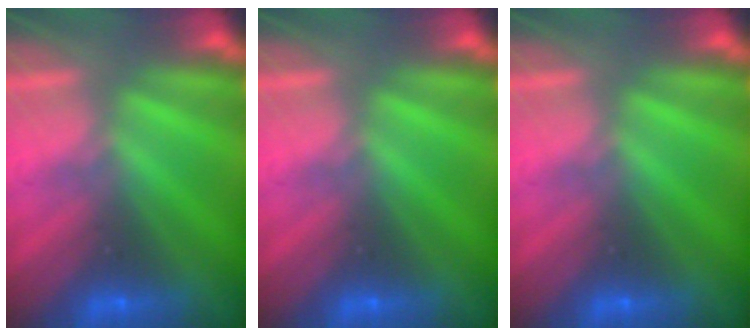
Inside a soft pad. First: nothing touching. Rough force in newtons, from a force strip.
{"total": 0.0}
{"total": 0.0}